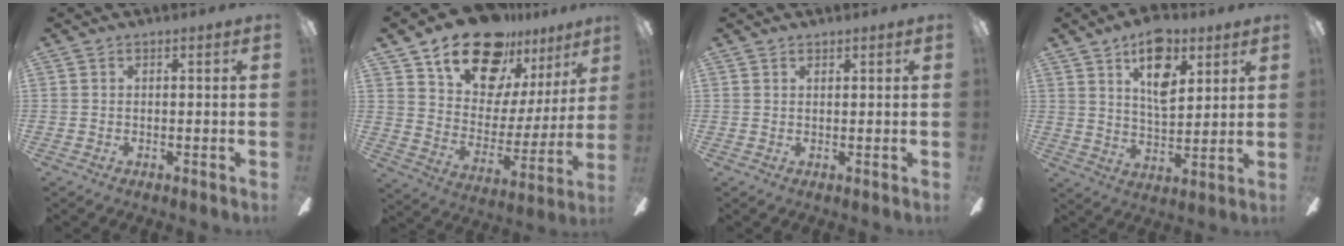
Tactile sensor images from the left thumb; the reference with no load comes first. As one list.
[{"total": 20.7, "force": [15.1, 10.7, 9.3], "torque": [-0.164, -0.092, 0.271]}, {"total": 0.8, "force": [0.8, -0.1, -0.1], "torque": [0.001, -0.002, 0.016]}, {"total": 13.0, "force": [7.5, 6.2, 8.6], "torque": [-0.132, -0.022, 0.130]}]